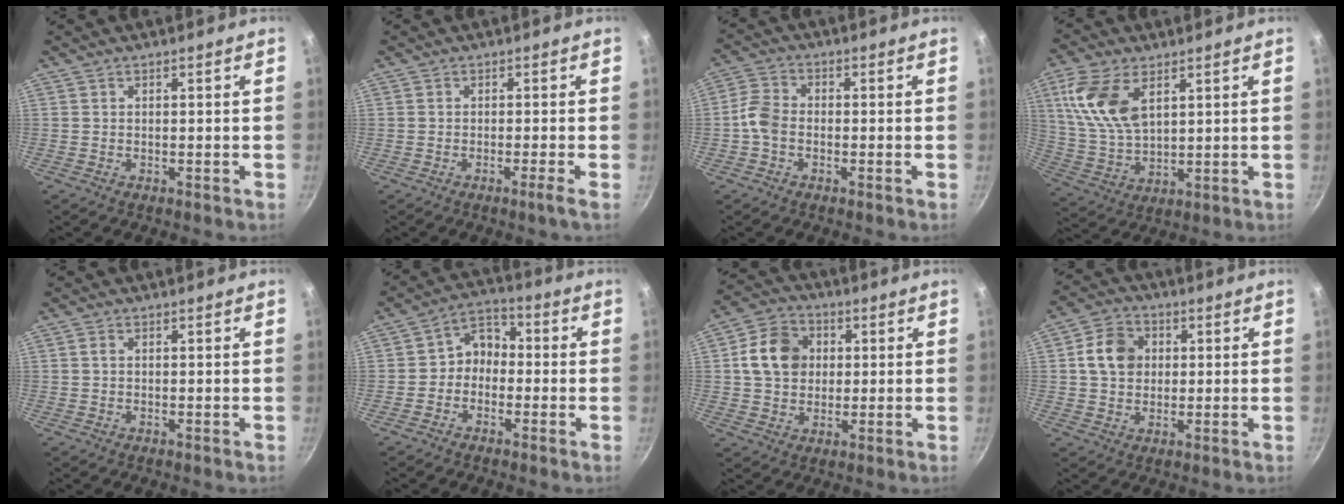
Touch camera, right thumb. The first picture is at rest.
{"total": 1.7, "force": [-1.0, -0.5, 1.3], "torque": [-0.033, 0.003, -0.022]}
{"total": 4.9, "force": [-1.5, 3.4, 3.1], "torque": [-0.063, 0.022, -0.042]}
{"total": 13.2, "force": [5.0, 7.3, 9.8], "torque": [-0.189, -0.017, 0.108]}
{"total": 0.9, "force": [0.1, 0.6, 0.6], "torque": [-0.009, 0.002, 0.001]}
{"total": 6.2, "force": [-1.2, 5.1, 3.3], "torque": [-0.017, 0.032, -0.037]}
{"total": 10.8, "force": [1.8, 8.9, 5.9], "torque": [-0.081, 0.011, 0.019]}
{"total": 8.4, "force": [1.4, 6.9, 4.5], "torque": [-0.055, 0.012, 0.015]}